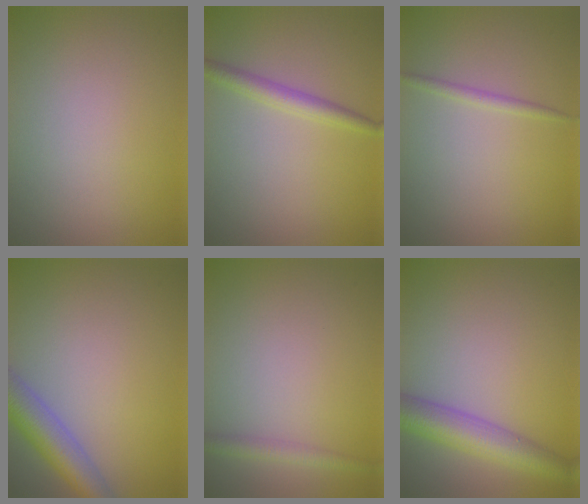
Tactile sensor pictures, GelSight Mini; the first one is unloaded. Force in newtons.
{"total": 2.3, "press": 2.3, "slide": 0.0}
{"total": 1.1, "press": 1.1, "slide": 0.1}
{"total": 4.9, "press": 4.9, "slide": 0.2}
{"total": 1.6, "press": 1.6, "slide": 0.0}
{"total": 5.4, "press": 5.3, "slide": 0.2}